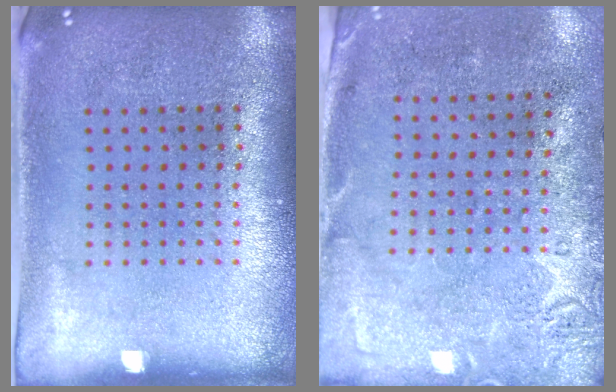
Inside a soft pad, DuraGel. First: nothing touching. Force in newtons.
{"total": 2.8, "press": 2.1, "slide": 1.7}